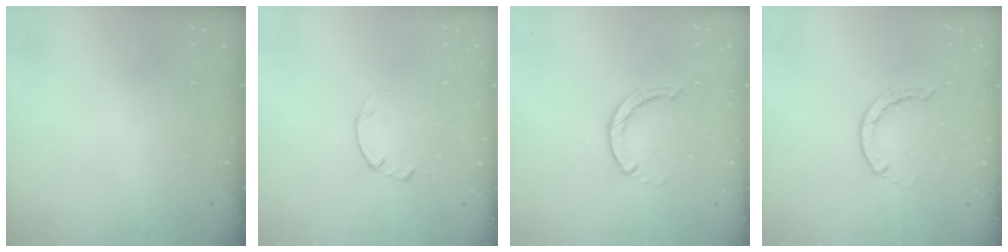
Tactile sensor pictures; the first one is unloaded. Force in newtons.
{"total": 0.5, "press": 0.4, "slide": 0.3}
{"total": 1.2, "press": 1.2, "slide": 0.2}
{"total": 1.3, "press": 1.3, "slide": 0.3}